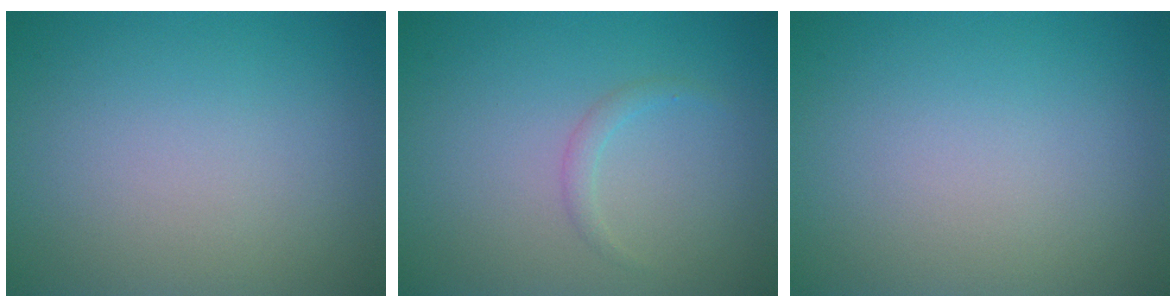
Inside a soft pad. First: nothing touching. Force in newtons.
{"total": 1.0, "press": 1.0, "slide": 0.0}
{"total": 0.0}